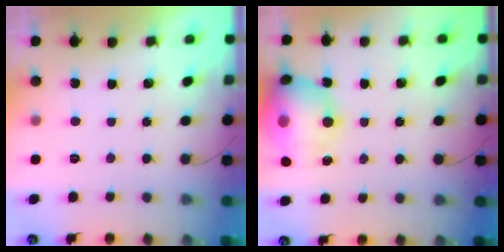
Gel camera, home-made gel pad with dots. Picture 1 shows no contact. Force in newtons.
{"total": 16.0, "press": 15.7, "slide": 3.1}